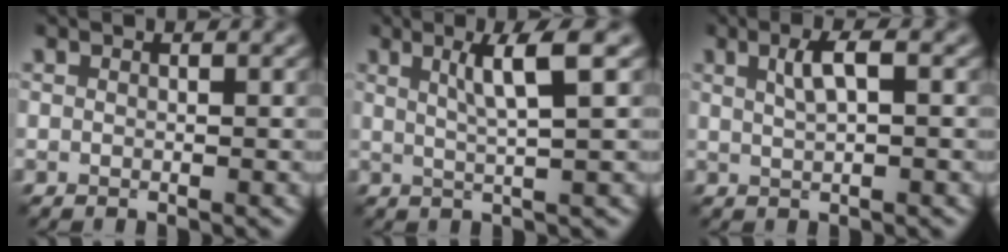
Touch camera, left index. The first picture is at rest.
{"total": 4.1, "force": [1.6, 0.5, 3.7], "torque": [-0.052, 0.004, 0.026]}
{"total": 2.4, "force": [0.9, 0.5, 2.1], "torque": [-0.042, 0.006, 0.017]}